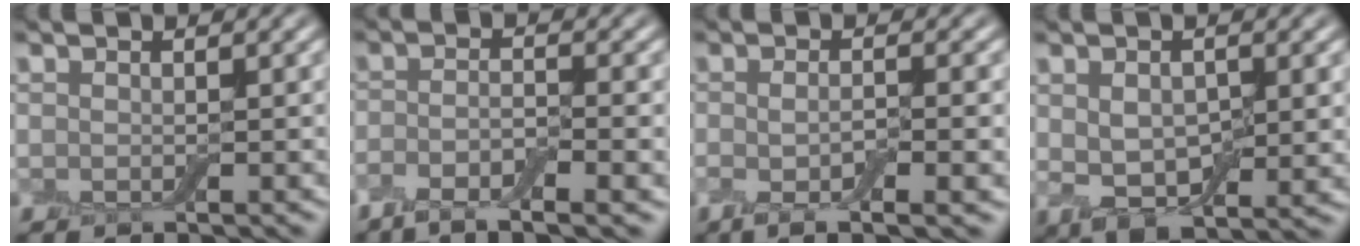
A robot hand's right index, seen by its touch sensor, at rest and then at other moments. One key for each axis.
{"total": 5.1, "fx": -3.2, "fy": 1.1, "fz": 3.8, "tx": -0.069, "ty": -0.009, "tz": -0.064}
{"total": 5.3, "fx": -2.0, "fy": 1.2, "fz": 4.8, "tx": -0.082, "ty": -0.011, "tz": -0.035}
{"total": 6.4, "fx": -0.2, "fy": 3.2, "fz": 5.5, "tx": -0.096, "ty": -0.012, "tz": 0.002}